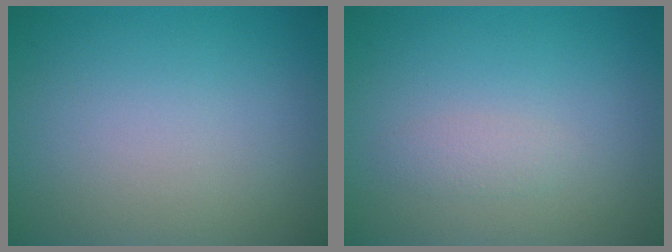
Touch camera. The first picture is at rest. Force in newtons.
{"total": 1.1, "press": 1.1, "slide": 0.1}